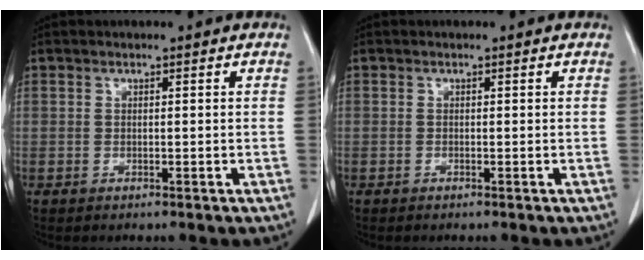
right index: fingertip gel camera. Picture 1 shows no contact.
{"total": 0.0}